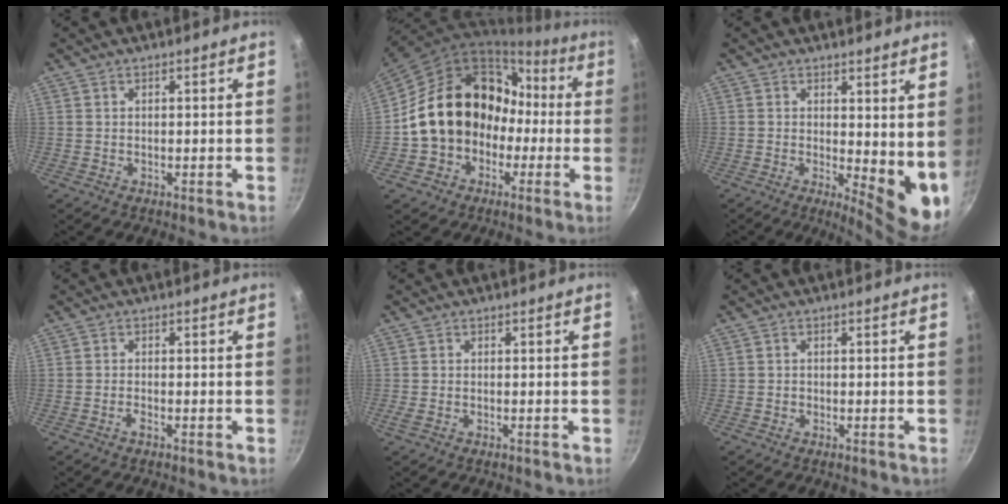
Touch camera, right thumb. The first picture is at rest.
{"total": 19.3, "force": [-1.5, 16.0, 10.8], "torque": [-0.150, 0.075, -0.013]}
{"total": 8.8, "force": [1.2, 3.5, 7.9], "torque": [-0.088, -0.024, 0.021]}
{"total": 1.2, "force": [-0.8, 0.3, 0.9], "torque": [-0.026, 0.005, -0.021]}
{"total": 1.0, "force": [-0.4, 0.4, 0.9], "torque": [-0.022, 0.002, -0.011]}
{"total": 0.5, "force": [-0.3, 0.4, 0.1], "torque": [-0.001, 0.003, -0.006]}